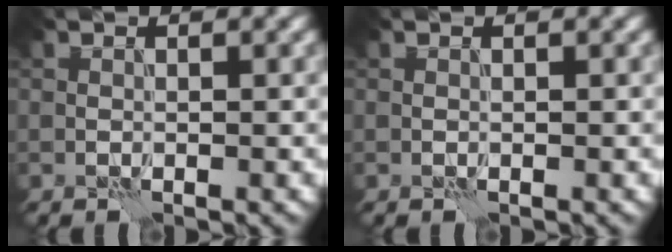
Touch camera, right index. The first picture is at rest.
{"total": 0.0}